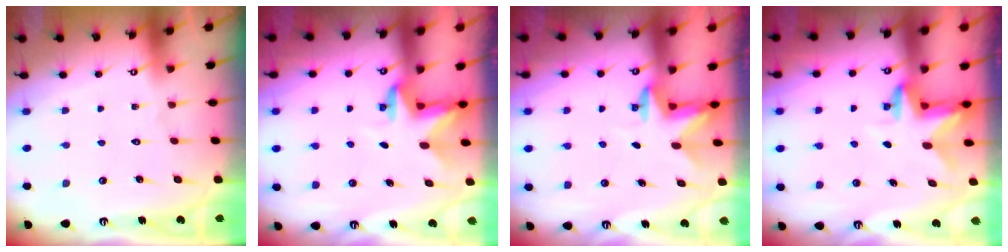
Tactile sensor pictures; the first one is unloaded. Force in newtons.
{"total": 2.9, "press": 2.9, "slide": 0.1}
{"total": 2.5, "press": 2.4, "slide": 0.5}
{"total": 3.0, "press": 3.0, "slide": 0.3}